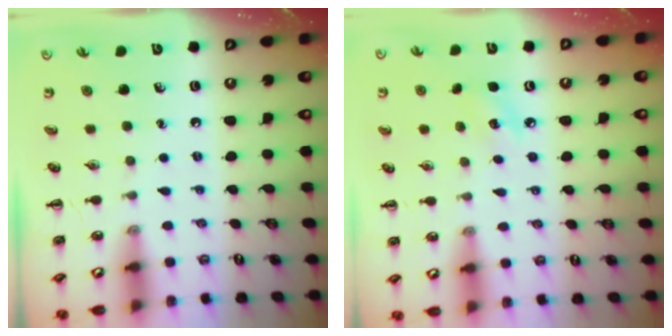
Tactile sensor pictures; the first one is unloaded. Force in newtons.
{"total": 5.9, "press": 5.6, "slide": 1.8}